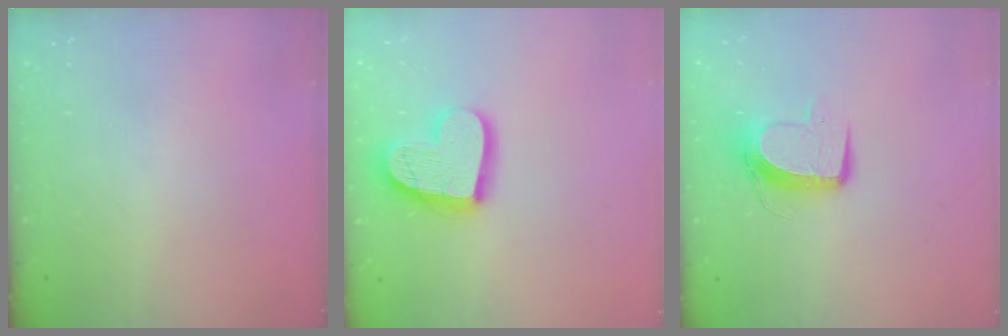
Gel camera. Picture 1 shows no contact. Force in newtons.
{"total": 16.9, "press": 16.9, "slide": 1.6}
{"total": 9.5, "press": 9.5, "slide": 0.9}